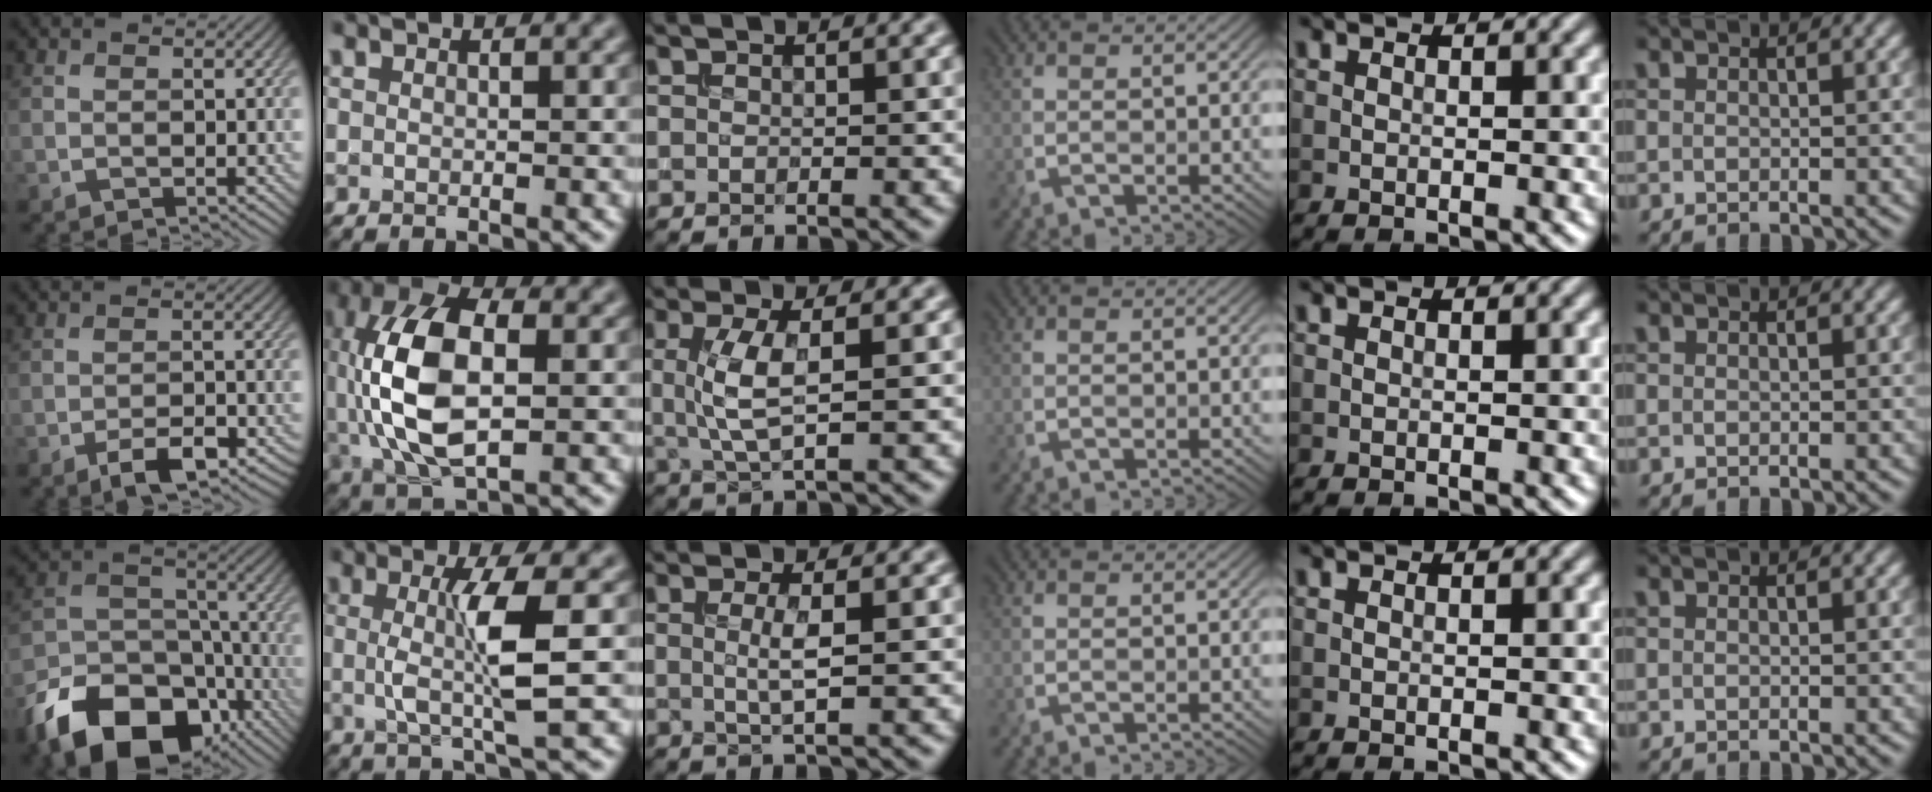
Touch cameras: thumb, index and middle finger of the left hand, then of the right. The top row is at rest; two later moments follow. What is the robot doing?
{"motion": "extract", "object": "bucket"}